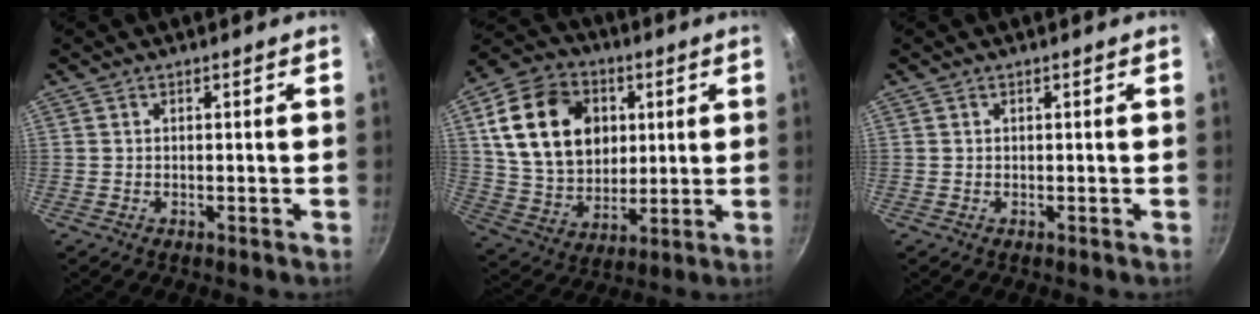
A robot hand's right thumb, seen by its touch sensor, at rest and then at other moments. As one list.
[{"total": 20.5, "force": [5.0, 15.4, 12.6], "torque": [-0.200, -0.004, 0.093]}, {"total": 0.0}]